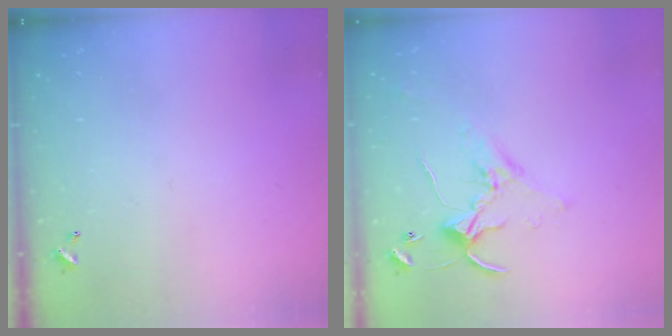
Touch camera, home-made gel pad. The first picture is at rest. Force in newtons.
{"total": 1.9, "press": 1.9, "slide": 0.6}